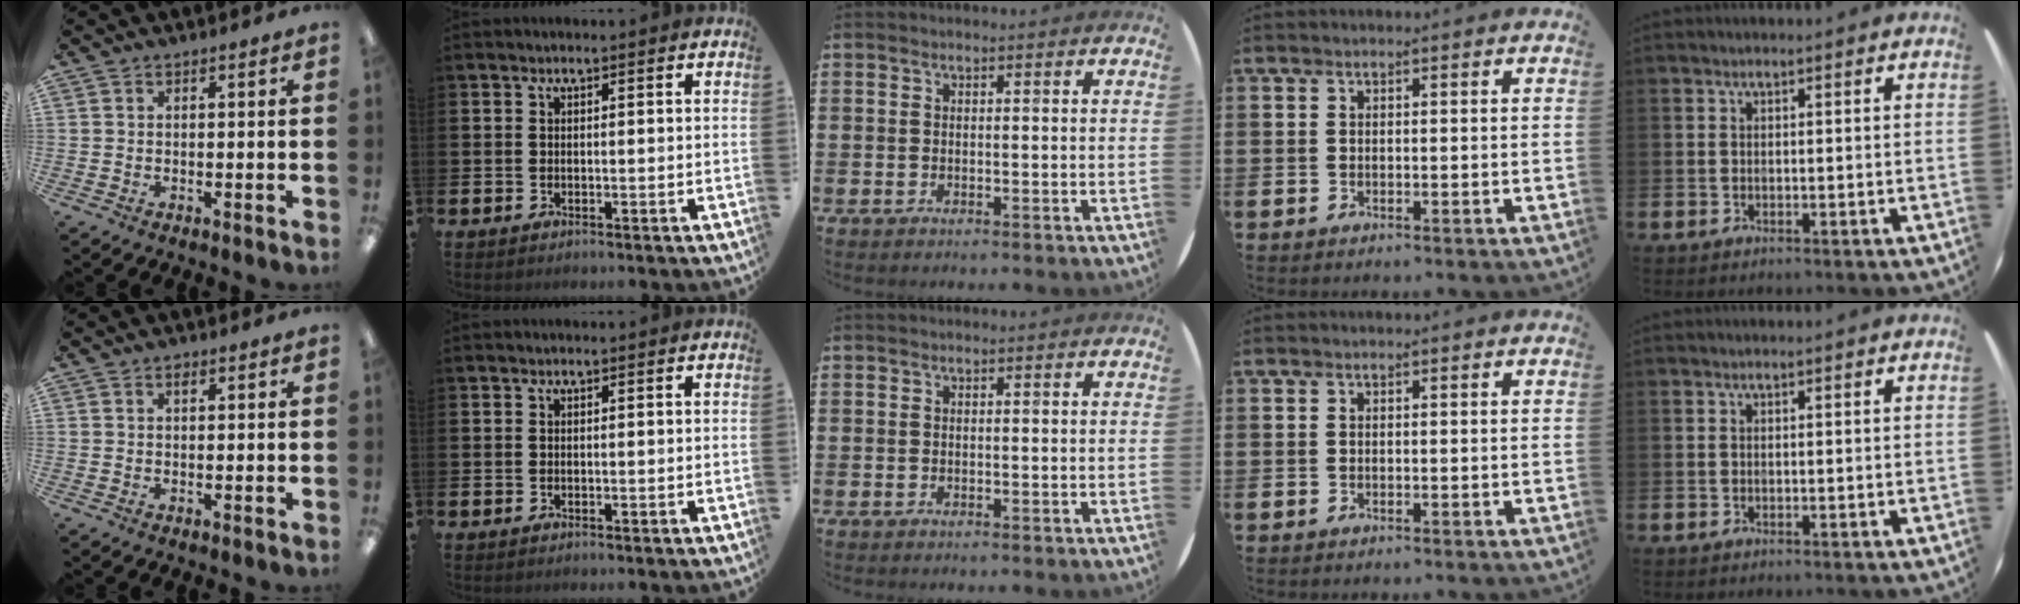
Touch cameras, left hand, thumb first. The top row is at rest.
{"thumb": {"total": 1.1, "force": [0.6, 0.7, 0.7], "torque": [-0.008, 0.000, 0.008]}}